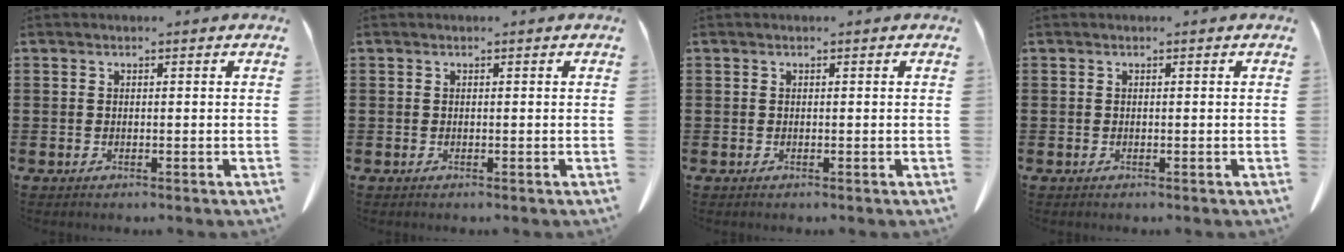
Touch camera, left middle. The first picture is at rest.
{"total": 0.0}
{"total": 0.0}
{"total": 0.0}